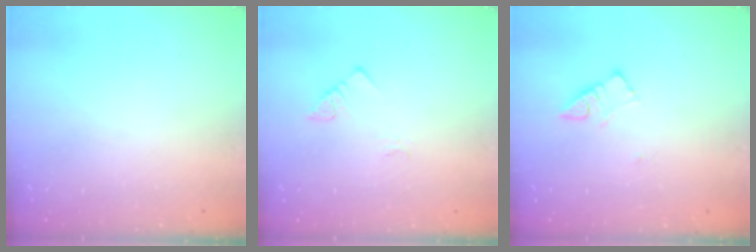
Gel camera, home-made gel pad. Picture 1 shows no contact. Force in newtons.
{"total": 2.3, "press": 2.3, "slide": 0.4}
{"total": 2.8, "press": 2.7, "slide": 0.3}